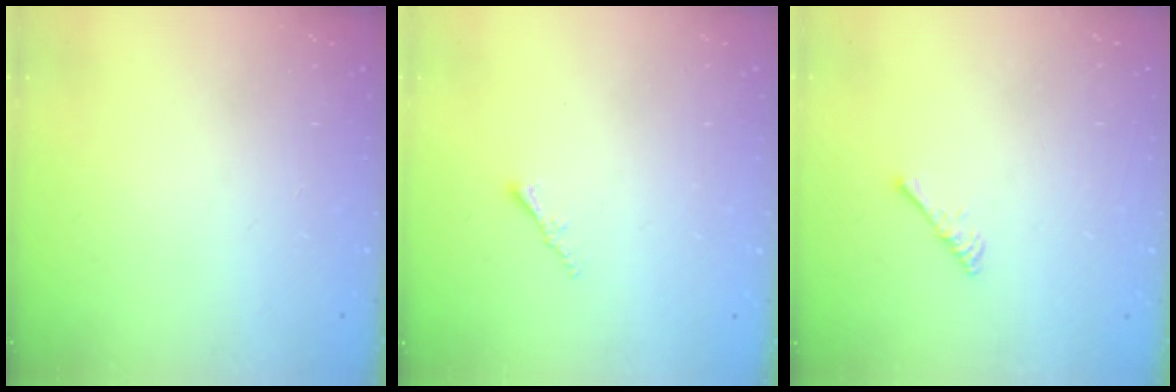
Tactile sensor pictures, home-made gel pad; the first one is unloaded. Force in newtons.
{"total": 1.0, "press": 1.0, "slide": 0.4}
{"total": 2.5, "press": 2.5, "slide": 0.4}